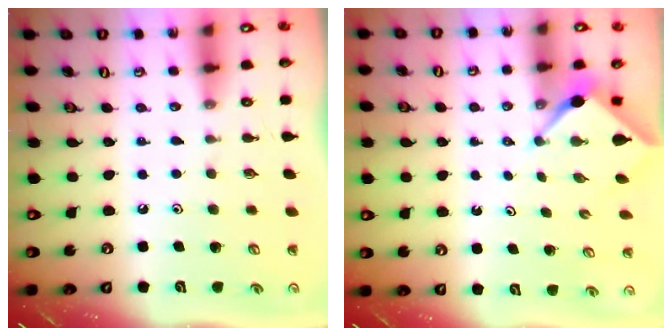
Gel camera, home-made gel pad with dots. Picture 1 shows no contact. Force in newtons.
{"total": 2.4, "press": 2.4, "slide": 0.4}